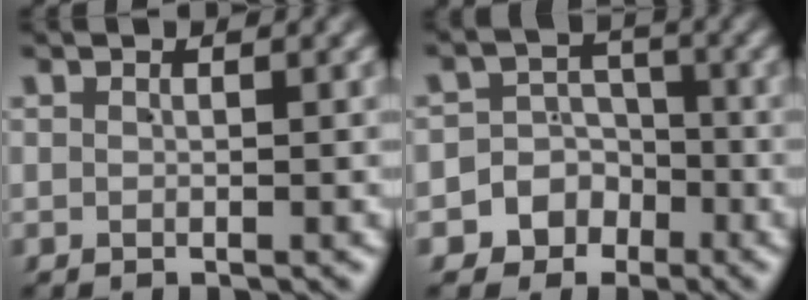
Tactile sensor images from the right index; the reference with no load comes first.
{"total": 7.5, "force": [-3.1, 6.8, 0.9], "torque": [-0.025, -0.010, -0.064]}